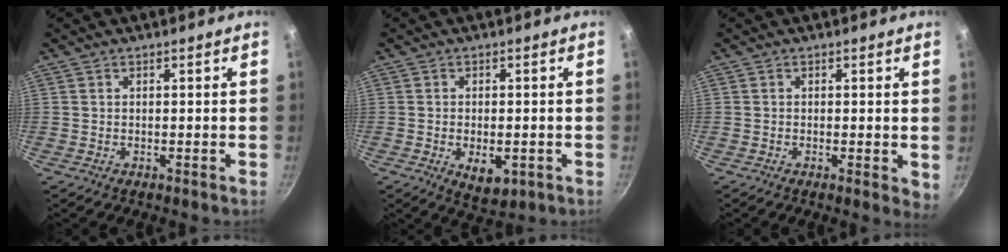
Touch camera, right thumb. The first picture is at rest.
{"total": 6.1, "force": [-1.7, 3.4, 4.7], "torque": [-0.059, -0.002, -0.015]}
{"total": 2.7, "force": [-0.1, 1.1, 2.5], "torque": [-0.029, -0.007, -0.004]}